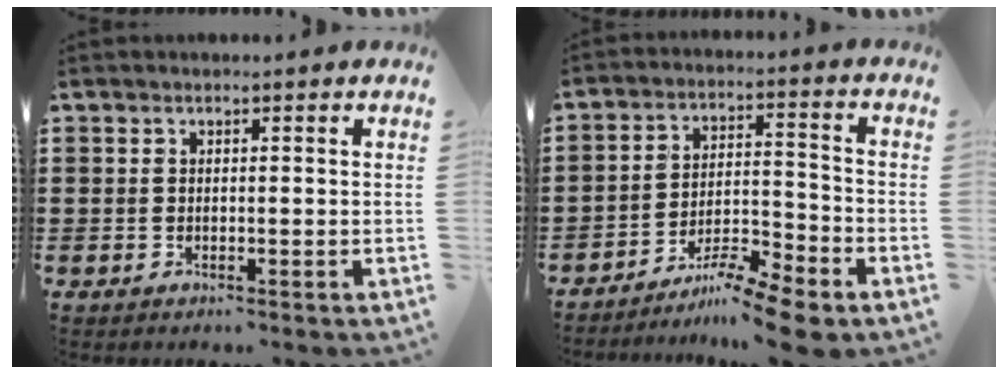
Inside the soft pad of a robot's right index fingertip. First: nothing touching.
{"total": 8.1, "force": [-7.1, 0.6, 3.8], "torque": [-0.069, 0.009, -0.136]}